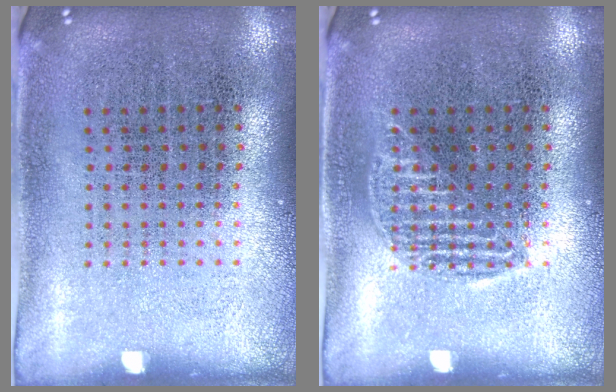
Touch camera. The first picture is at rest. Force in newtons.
{"total": 1.2, "press": 1.2, "slide": 0.2}